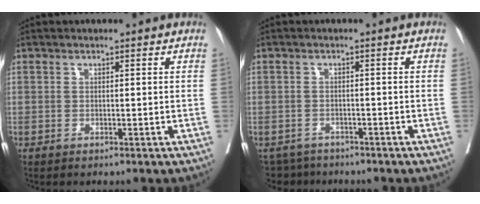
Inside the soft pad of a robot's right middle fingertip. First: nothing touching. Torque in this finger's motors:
{"motor_torque": [-0.07, -0.17, 0.03, 0.02]}